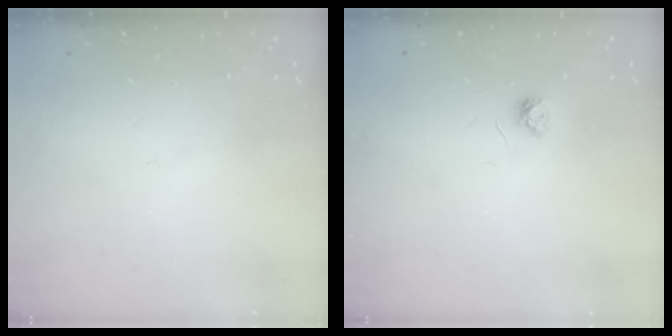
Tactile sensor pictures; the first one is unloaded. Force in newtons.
{"total": 3.7, "press": 3.7, "slide": 0.4}